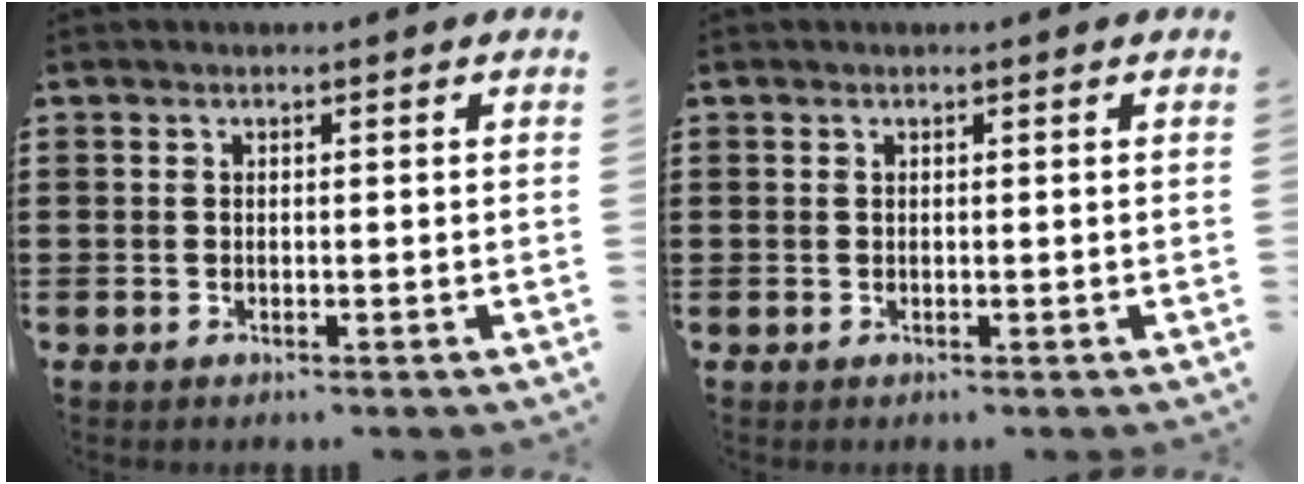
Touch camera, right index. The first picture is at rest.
{"total": 0.0}